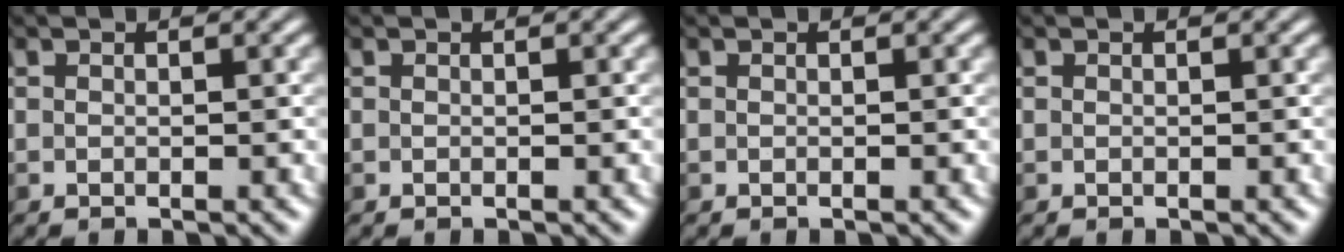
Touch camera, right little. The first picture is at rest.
{"total": 0.0}
{"total": 0.0}
{"total": 0.0}